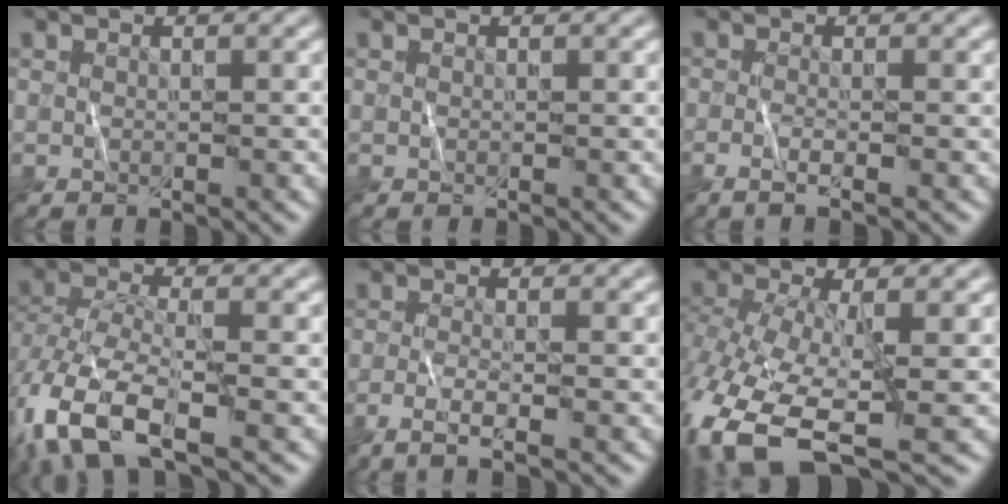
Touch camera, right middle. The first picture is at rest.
{"total": 0.0}
{"total": 2.1, "force": [-0.8, 0.5, 1.9], "torque": [-0.032, -0.006, -0.019]}
{"total": 8.9, "force": [-4.4, 3.8, 6.8], "torque": [-0.154, -0.011, -0.089]}
{"total": 2.9, "force": [-1.4, 0.7, 2.5], "torque": [-0.049, -0.007, -0.033]}
{"total": 11.9, "force": [-5.4, 5.0, 9.3], "torque": [-0.217, -0.026, -0.094]}